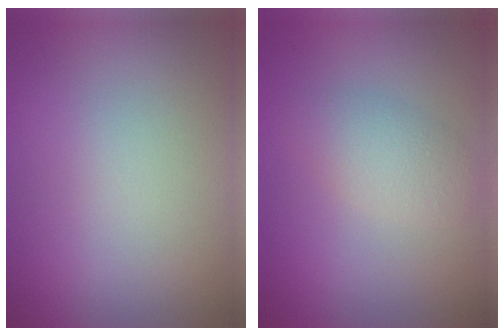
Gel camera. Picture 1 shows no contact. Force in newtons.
{"total": 2.7, "press": 2.7, "slide": 0.2}